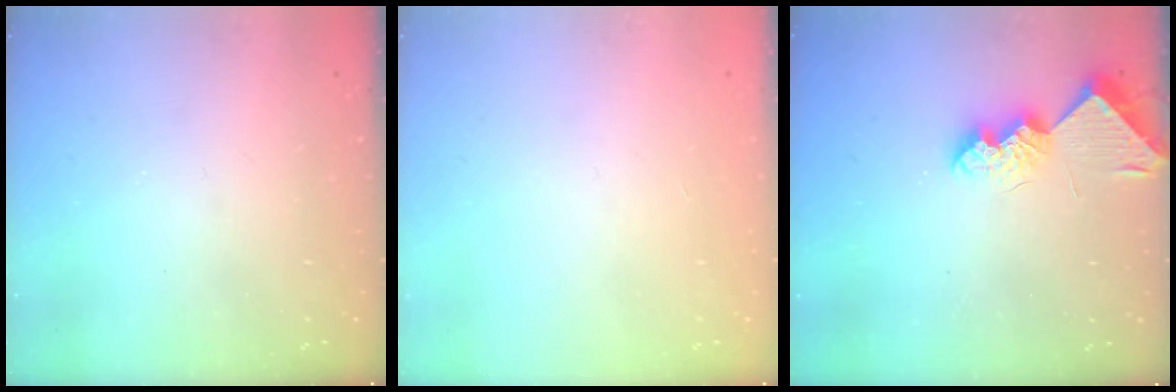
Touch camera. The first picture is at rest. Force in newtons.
{"total": 0.0}
{"total": 9.5, "press": 9.5, "slide": 0.1}